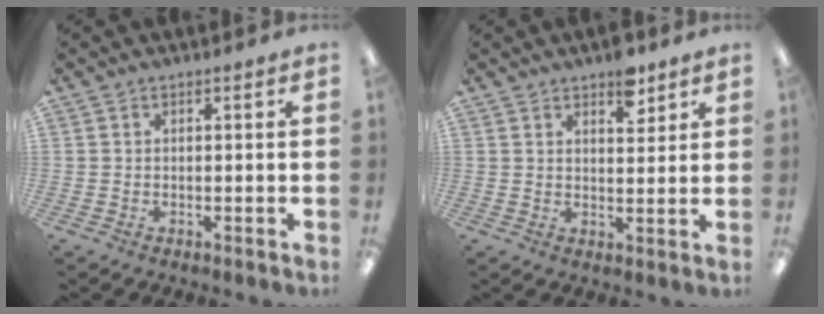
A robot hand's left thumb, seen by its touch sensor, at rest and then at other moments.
{"total": 6.6, "force": [4.5, 3.1, 3.6], "torque": [-0.025, -0.029, 0.072]}